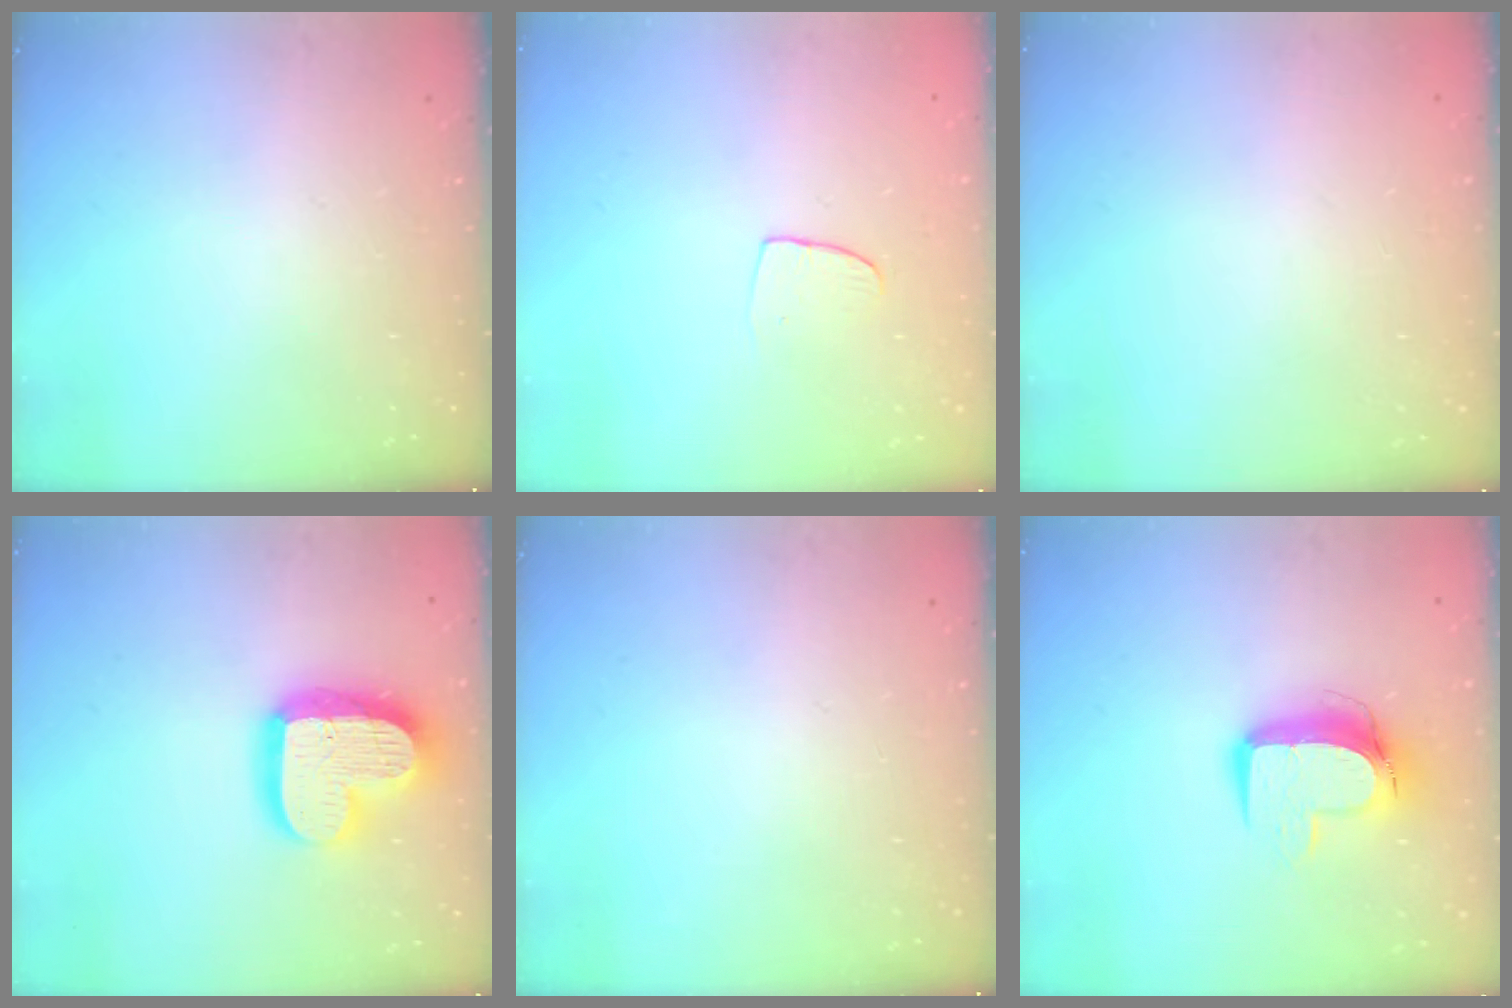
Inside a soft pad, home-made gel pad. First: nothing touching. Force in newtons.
{"total": 5.8, "press": 5.7, "slide": 0.4}
{"total": 0.0}
{"total": 19.0, "press": 19.0, "slide": 1.6}
{"total": 0.0}
{"total": 11.0, "press": 10.9, "slide": 1.1}